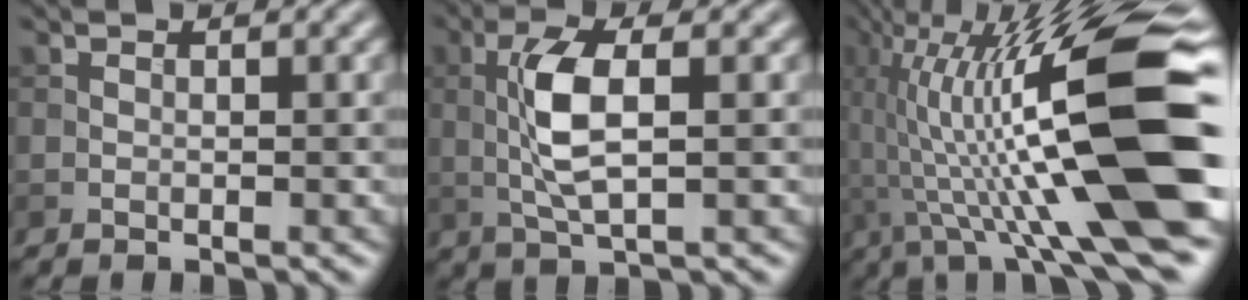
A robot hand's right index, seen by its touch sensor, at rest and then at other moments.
{"total": 5.0, "force": [0.4, 1.6, 4.7], "torque": [-0.104, 0.006, 0.007]}
{"total": 15.2, "force": [-0.8, 2.4, 15.0], "torque": [-0.258, 0.031, 0.001]}